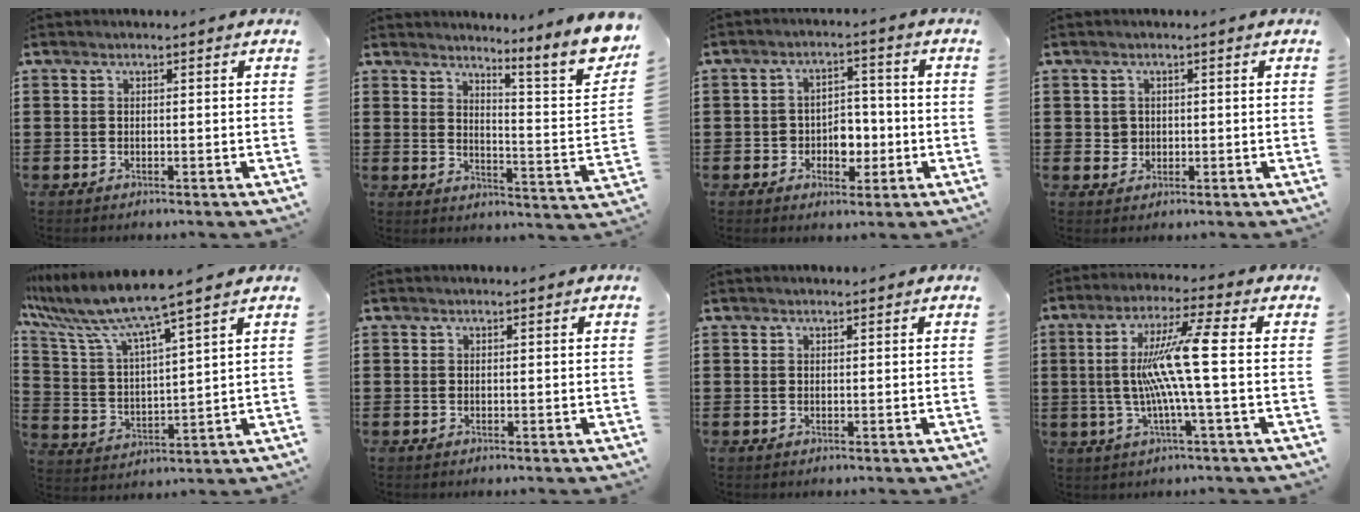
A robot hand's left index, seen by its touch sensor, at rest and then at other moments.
{"total": 8.2, "force": [6.5, -0.1, 5.0], "torque": [-0.077, -0.061, 0.102]}
{"total": 4.5, "force": [-1.2, 3.6, 2.5], "torque": [-0.048, 0.006, -0.029]}
{"total": 1.9, "force": [0.4, 1.8, 0.3], "torque": [-0.015, 0.008, 0.005]}
{"total": 8.2, "force": [6.8, -0.2, 4.6], "torque": [-0.120, -0.044, 0.109]}
{"total": 0.0}
{"total": 0.0}
{"total": 10.9, "force": [0.1, -0.6, 10.9], "torque": [-0.228, -0.013, -0.017]}